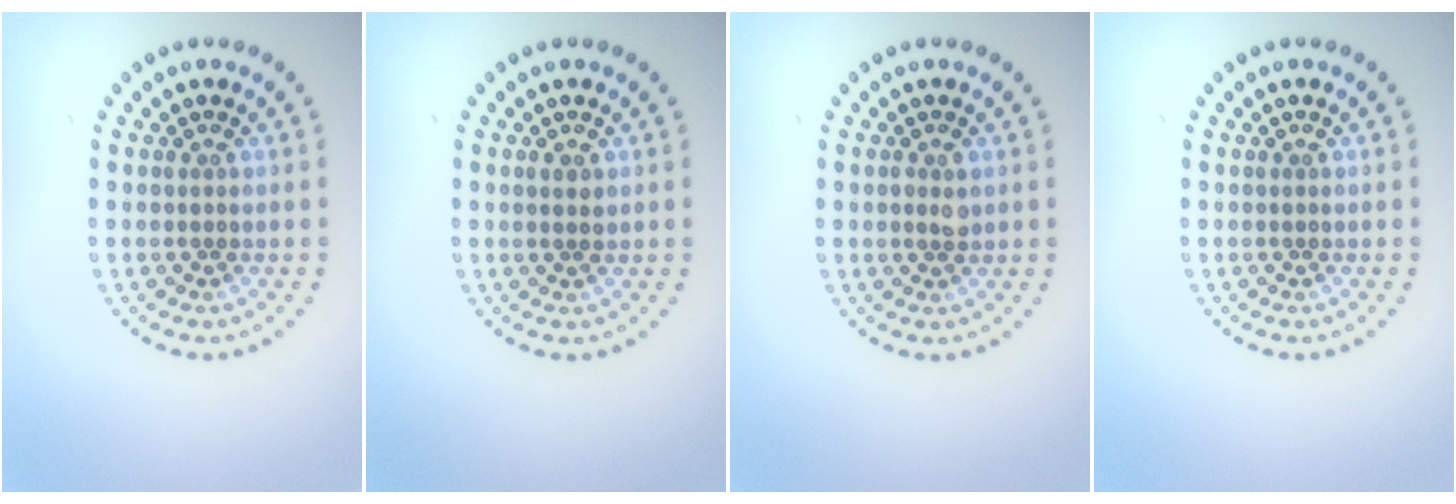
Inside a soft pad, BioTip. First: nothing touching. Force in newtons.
{"total": 0.9, "press": 0.9, "slide": 0.1}
{"total": 1.1, "press": 1.1, "slide": 0.0}
{"total": 0.0}